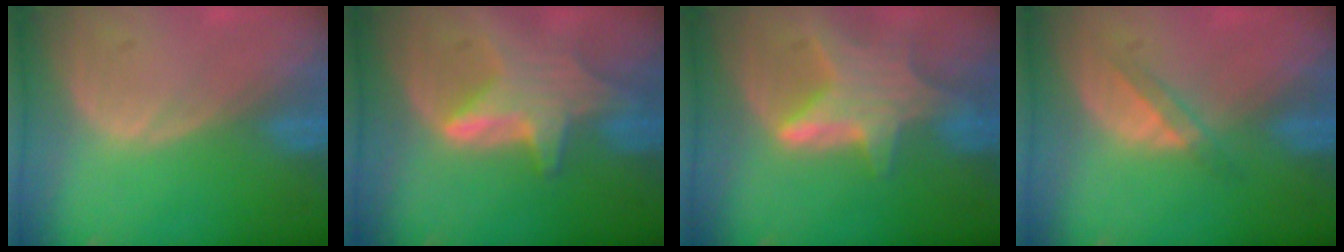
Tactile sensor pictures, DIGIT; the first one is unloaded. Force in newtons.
{"total": 6.6, "press": 6.5, "slide": 1.1}
{"total": 7.0, "press": 6.7, "slide": 2.0}
{"total": 2.4, "press": 2.2, "slide": 1.1}